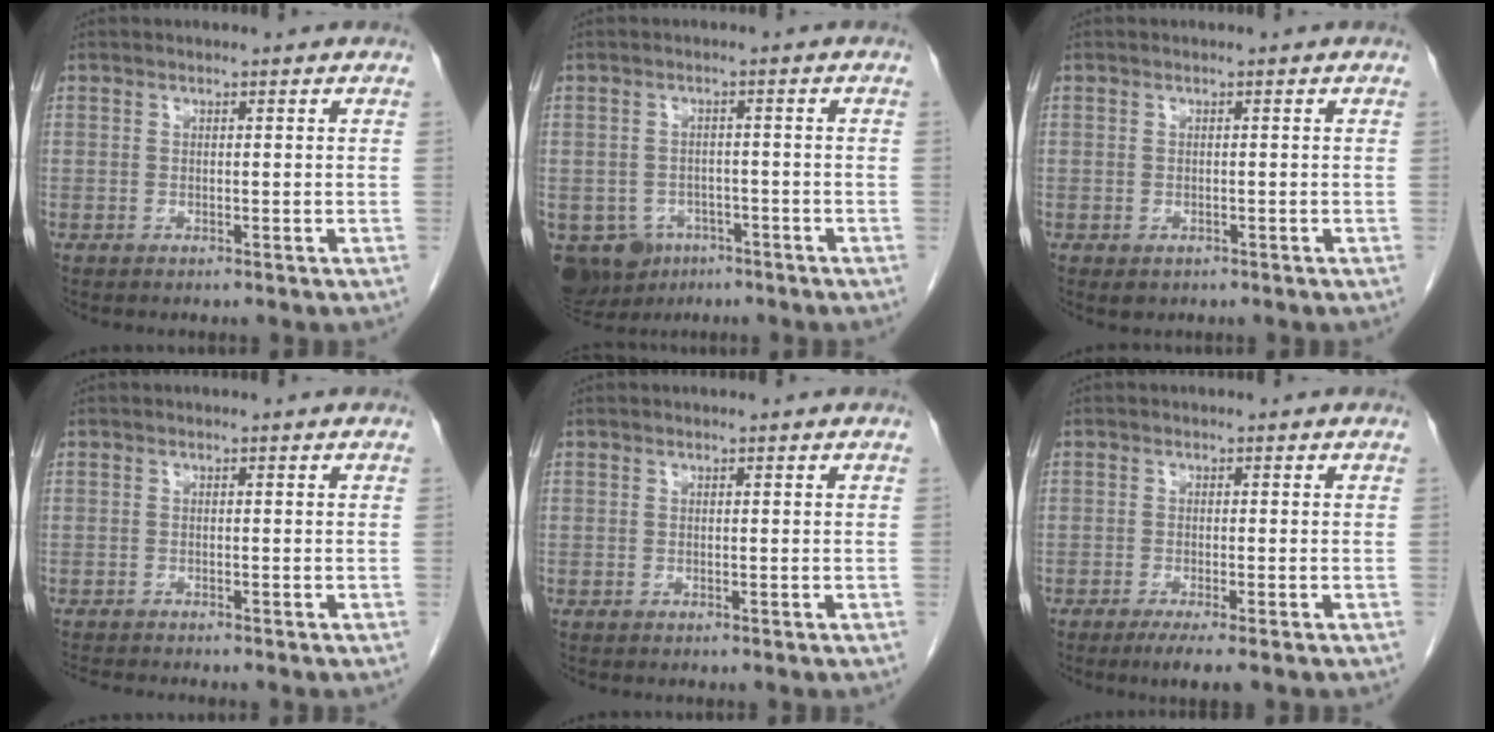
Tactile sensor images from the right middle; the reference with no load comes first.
{"total": 9.7, "force": [-5.4, 7.5, 3.0], "torque": [-0.079, -0.003, -0.071]}
{"total": 1.2, "force": [-0.6, 0.8, 0.5], "torque": [-0.009, 0.000, -0.002]}
{"total": 3.3, "force": [-3.1, -0.2, 1.1], "torque": [-0.013, -0.010, -0.050]}
{"total": 0.0}
{"total": 3.6, "force": [-2.3, 0.1, 2.7], "torque": [-0.041, -0.011, -0.038]}